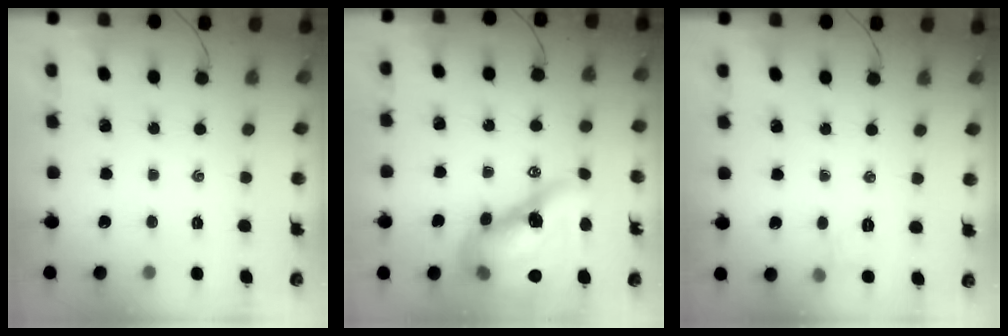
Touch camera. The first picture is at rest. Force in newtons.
{"total": 19.4, "press": 18.6, "slide": 5.4}
{"total": 4.8, "press": 4.5, "slide": 1.4}